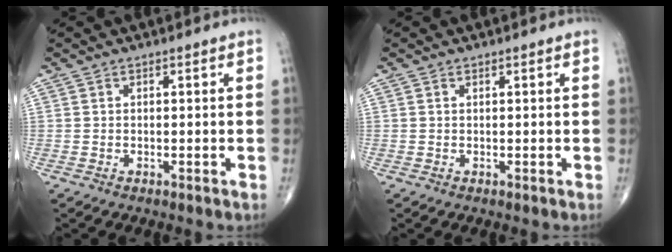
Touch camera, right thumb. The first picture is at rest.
{"total": 0.0}